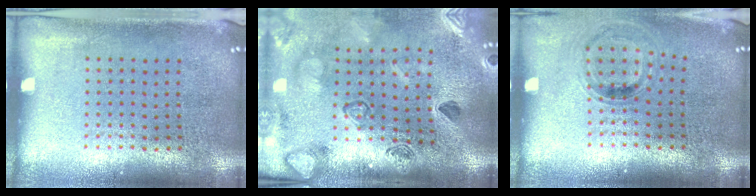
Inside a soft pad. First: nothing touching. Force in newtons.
{"total": 2.5, "press": 2.4, "slide": 0.8}
{"total": 0.8, "press": 0.8, "slide": 0.1}